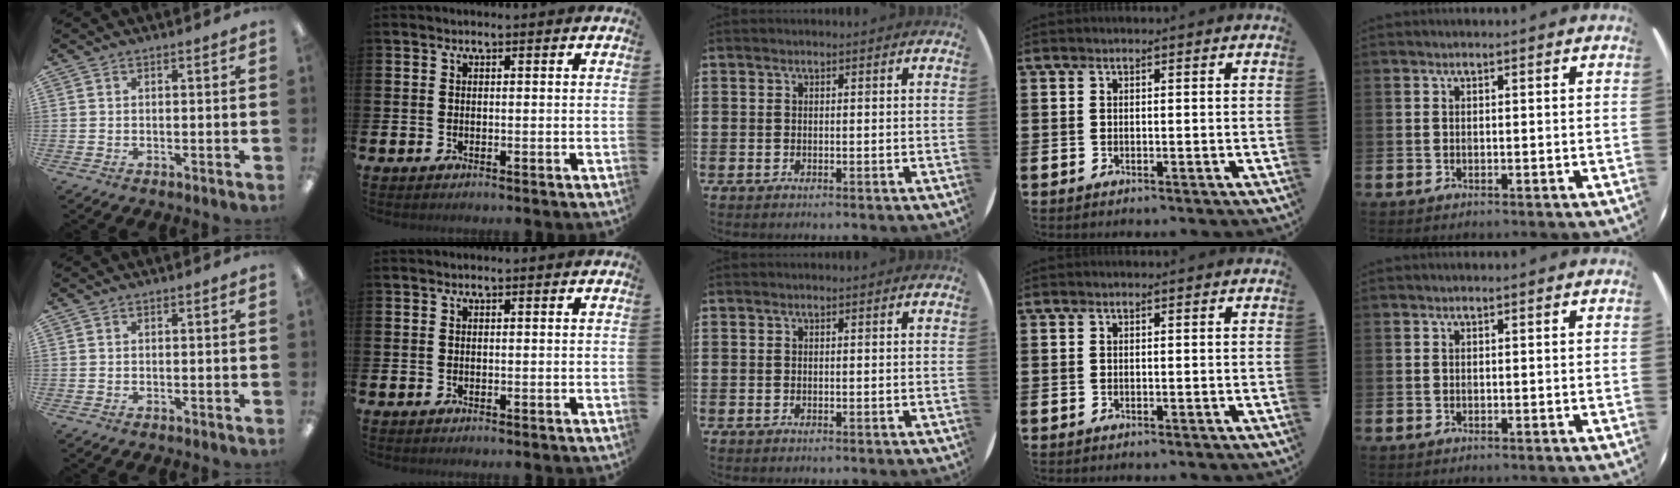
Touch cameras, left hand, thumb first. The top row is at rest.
{}